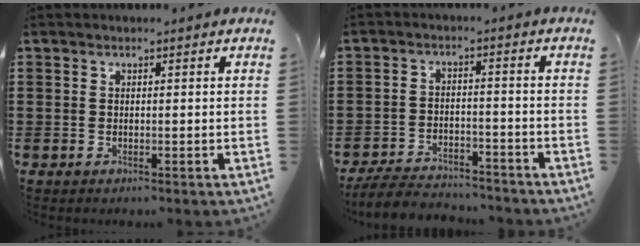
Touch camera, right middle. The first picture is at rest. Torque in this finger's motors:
{"motor_torque": [0.28, -0.21, 0.22, 0.03]}